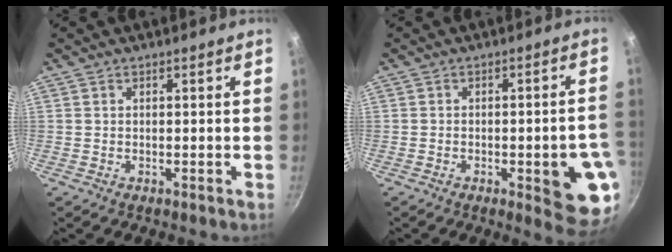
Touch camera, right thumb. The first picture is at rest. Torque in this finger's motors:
{"motor_torque": [1.81, 1.56, 1.53, -0.69, 0.05]}